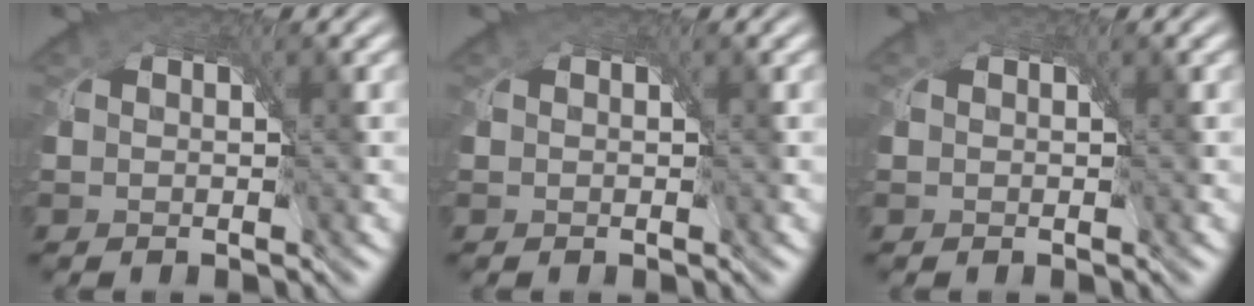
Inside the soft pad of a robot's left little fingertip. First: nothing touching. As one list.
[{"total": 0.0}, {"total": 0.0}]